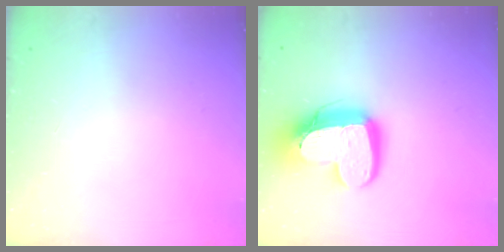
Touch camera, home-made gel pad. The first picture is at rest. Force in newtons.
{"total": 18.9, "press": 18.8, "slide": 1.6}